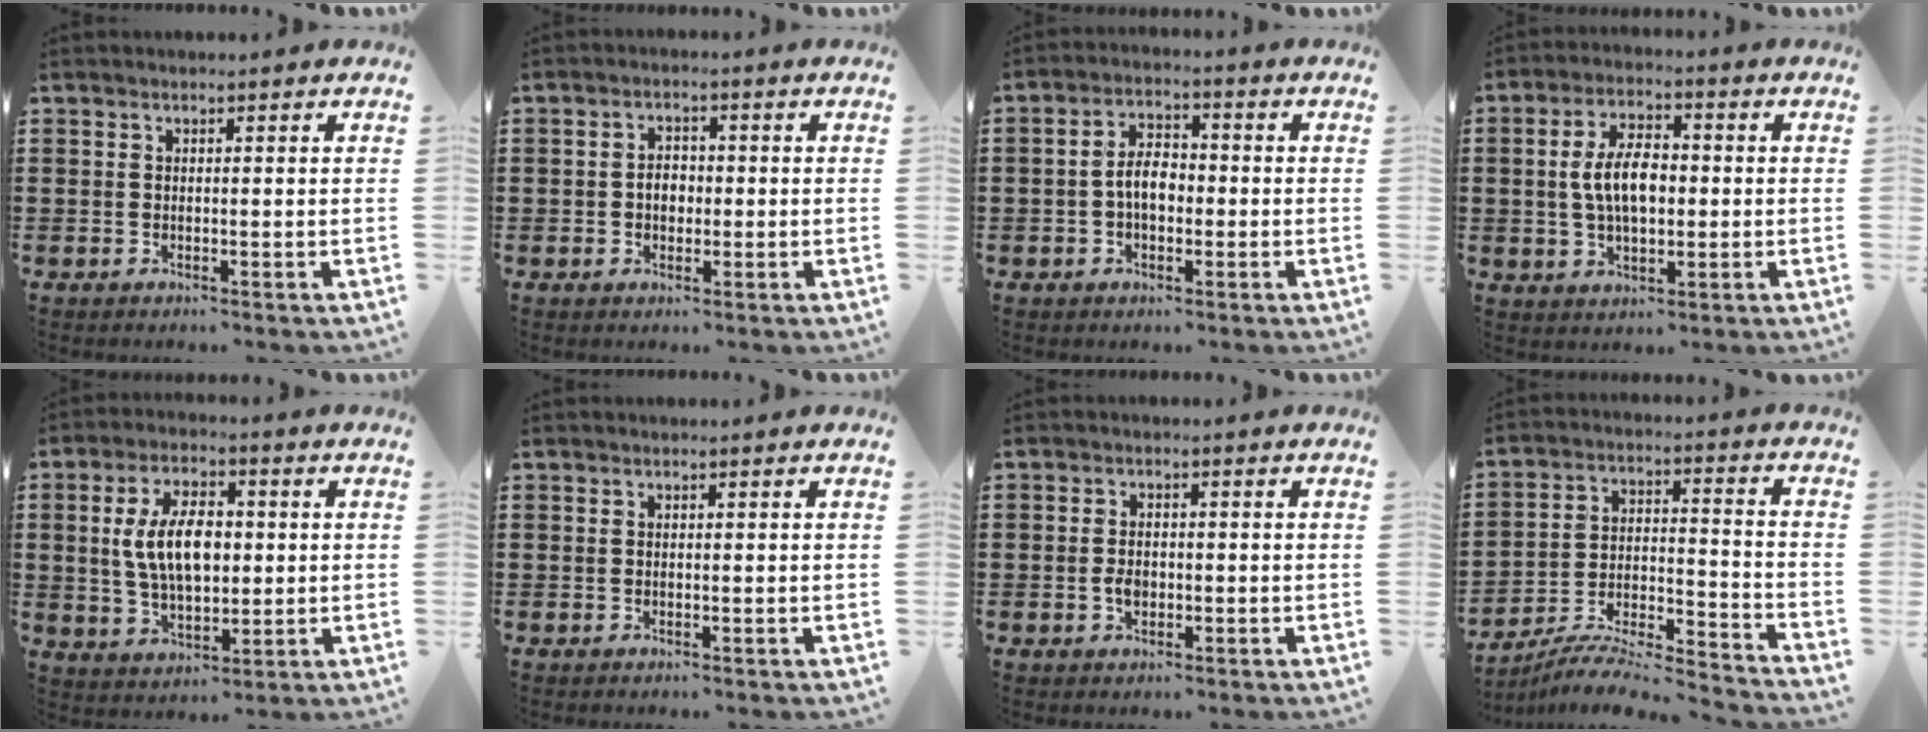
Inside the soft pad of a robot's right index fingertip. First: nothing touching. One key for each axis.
{"total": 2.7, "fx": -0.3, "fy": 1.9, "fz": 1.9, "tx": -0.038, "ty": 0.006, "tz": -0.009}
{"total": 4.8, "fx": -0.8, "fy": 2.7, "fz": 3.9, "tx": -0.079, "ty": 0.007, "tz": -0.018}
{"total": 7.6, "fx": 0.0, "fy": 3.8, "fz": 6.5, "tx": -0.129, "ty": 0.006, "tz": -0.006}
{"total": 9.2, "fx": 0.8, "fy": 4.9, "fz": 7.8, "tx": -0.148, "ty": 0.005, "tz": 0.007}
{"total": 0.0}
{"total": 2.3, "fx": -0.5, "fy": 1.3, "fz": 1.8, "tx": -0.035, "ty": 0.001, "tz": -0.009}
{"total": 6.6, "fx": -6.2, "fy": 0.6, "fz": 2.3, "tx": -0.044, "ty": -0.008, "tz": -0.125}